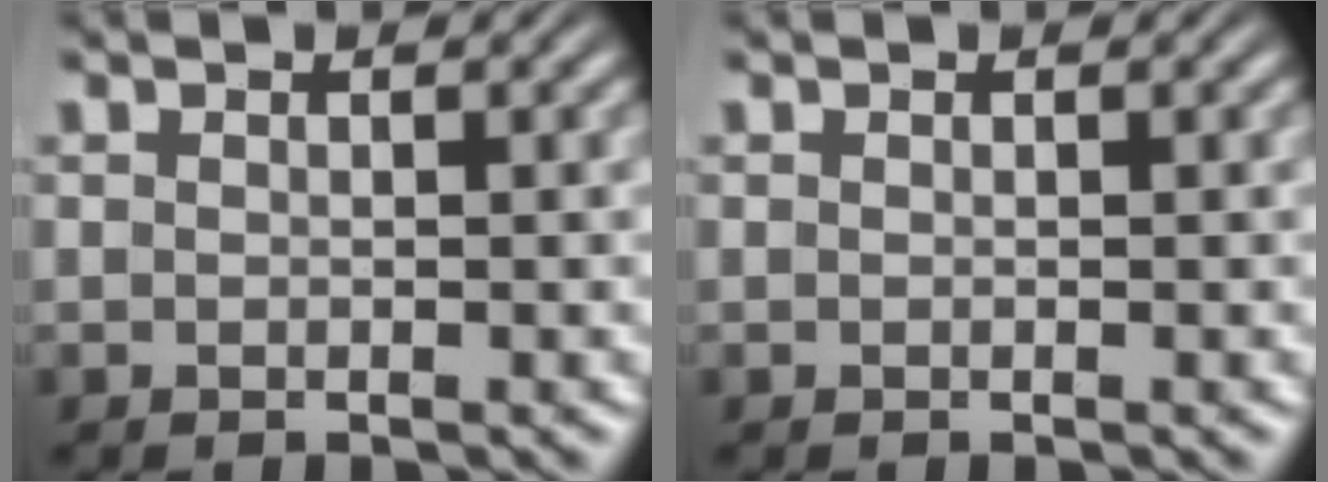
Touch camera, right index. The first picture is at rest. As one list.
[{"total": 0.0}]